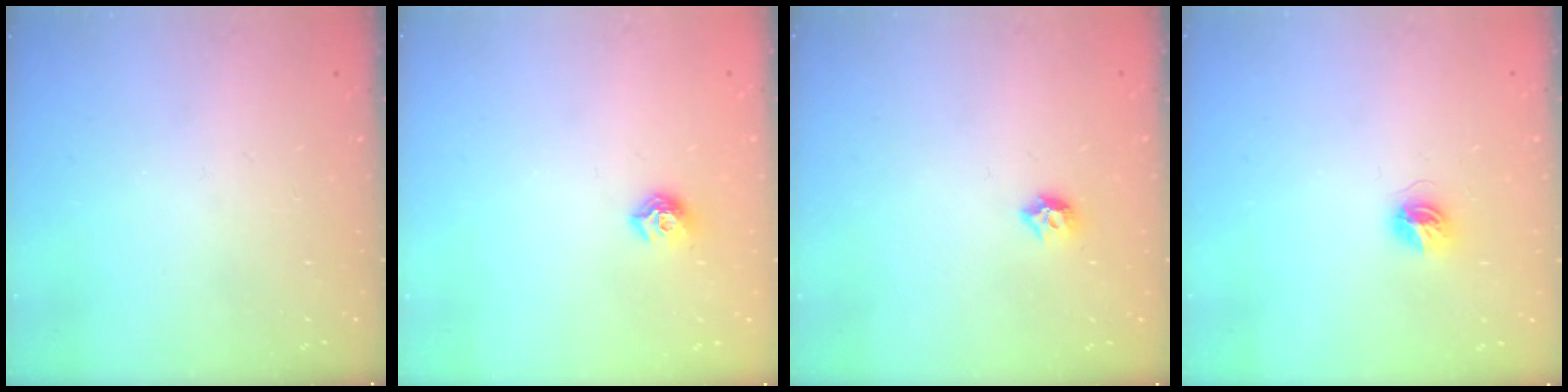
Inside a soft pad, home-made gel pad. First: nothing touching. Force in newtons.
{"total": 7.9, "press": 7.8, "slide": 0.7}
{"total": 6.0, "press": 5.9, "slide": 0.9}
{"total": 5.4, "press": 5.4, "slide": 0.5}